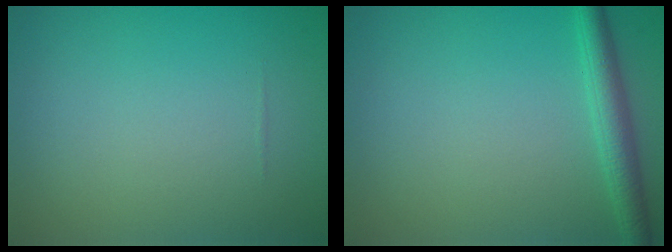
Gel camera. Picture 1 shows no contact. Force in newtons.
{"total": 2.5, "press": 2.5, "slide": 0.1}